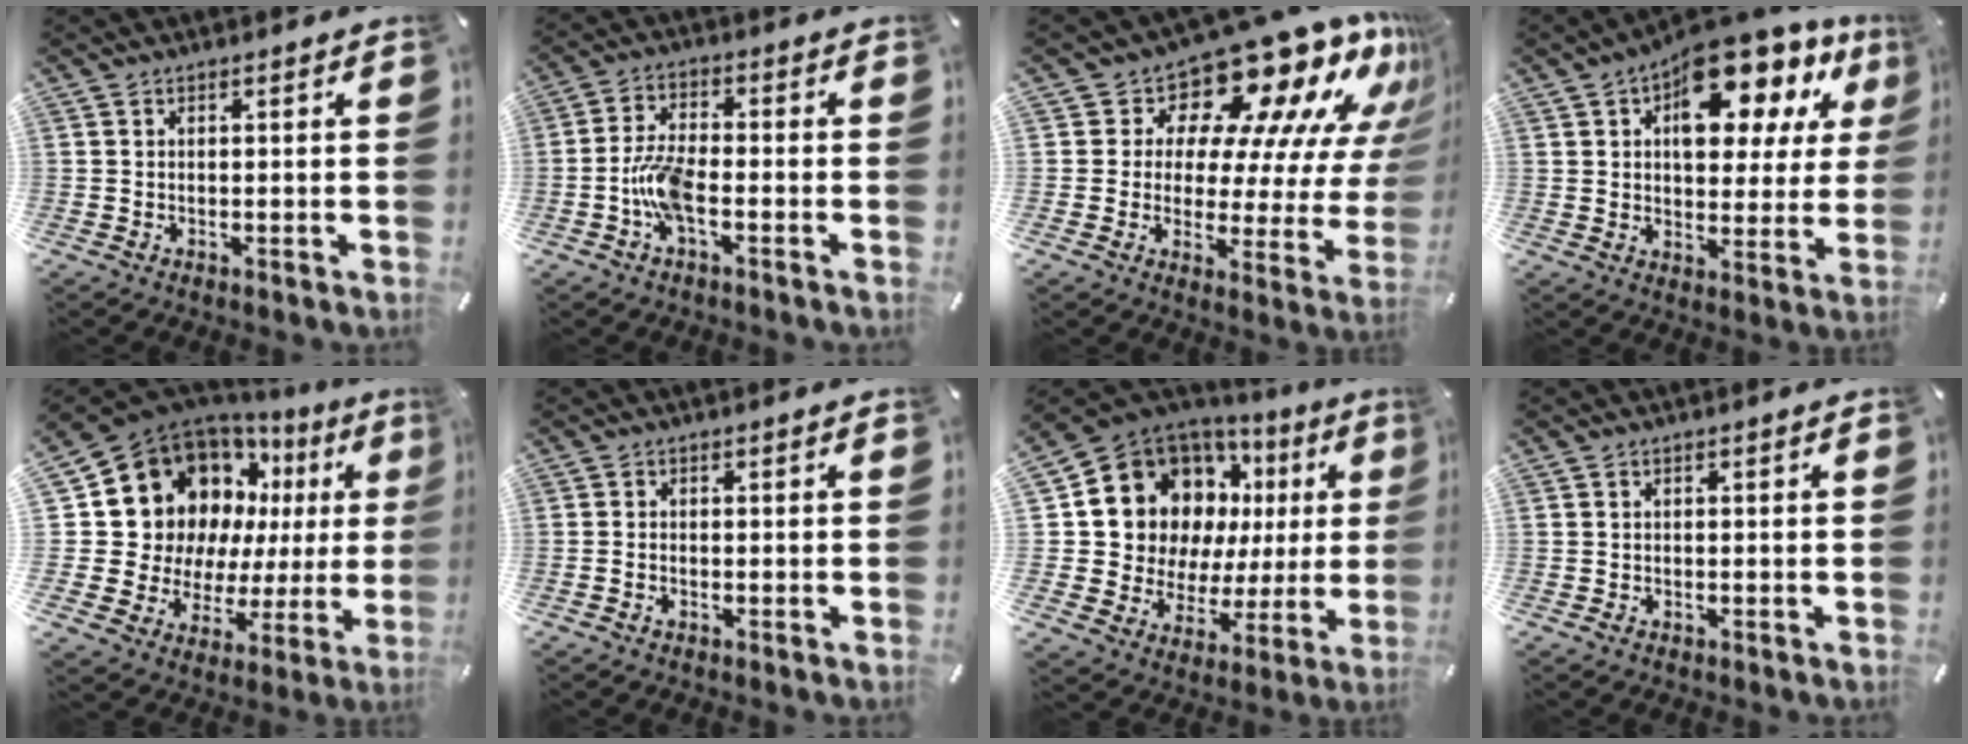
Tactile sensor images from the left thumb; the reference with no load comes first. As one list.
[{"total": 7.5, "force": [-2.8, 3.2, 6.2], "torque": [-0.135, 0.002, -0.052]}, {"total": 16.0, "force": [12.7, 6.7, 7.1], "torque": [-0.082, -0.127, 0.202]}, {"total": 16.4, "force": [9.6, 8.5, 10.2], "torque": [-0.137, -0.059, 0.165]}, {"total": 18.9, "force": [8.2, 14.8, 8.5], "torque": [-0.129, -0.074, 0.177]}, {"total": 1.1, "force": [-0.7, 0.5, 0.7], "torque": [-0.015, 0.000, -0.013]}, {"total": 16.7, "force": [7.2, 13.3, 7.0], "torque": [-0.120, -0.062, 0.153]}, {"total": 0.6, "force": [-0.3, 0.4, 0.2], "torque": [-0.003, 0.001, -0.007]}]